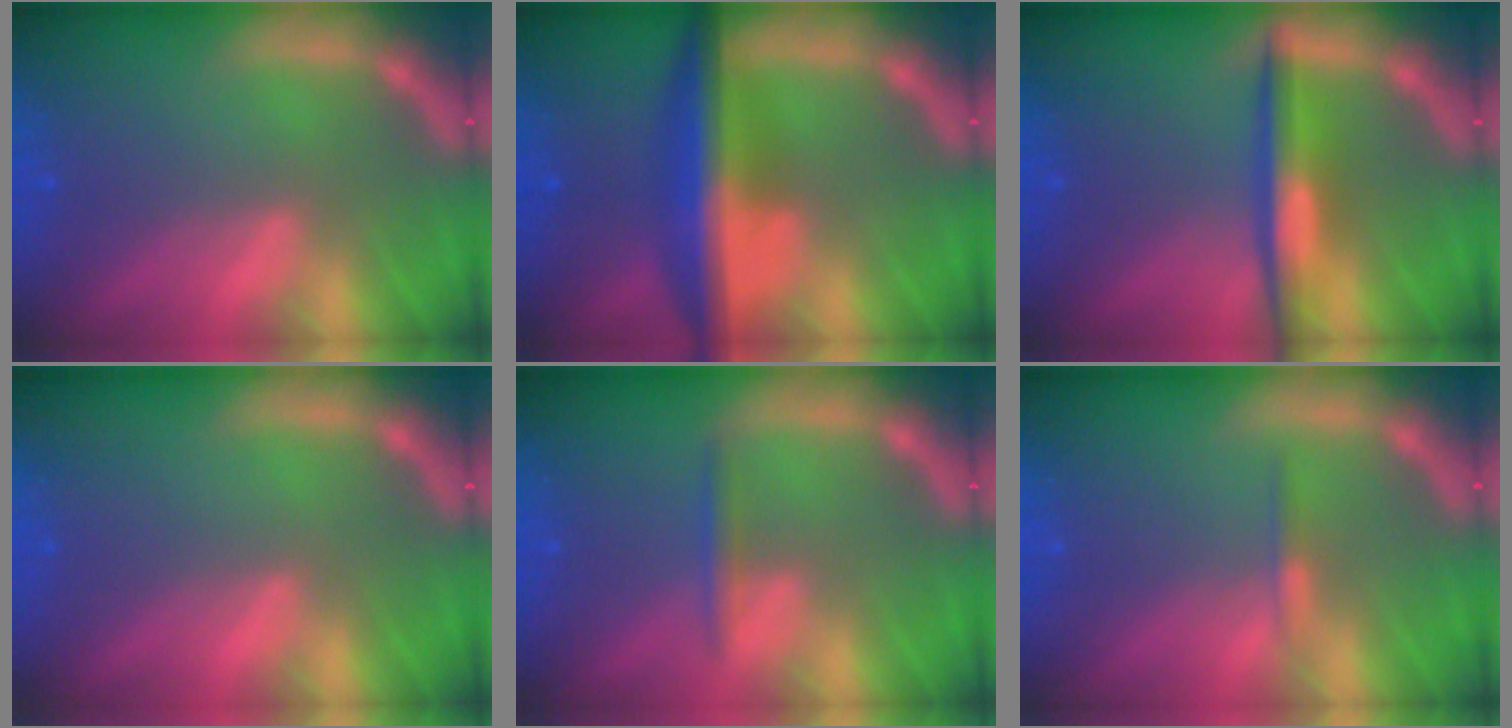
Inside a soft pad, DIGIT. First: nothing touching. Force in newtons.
{"total": 7.4}
{"total": 4.5}
{"total": 0.0}
{"total": 1.4}
{"total": 0.9}